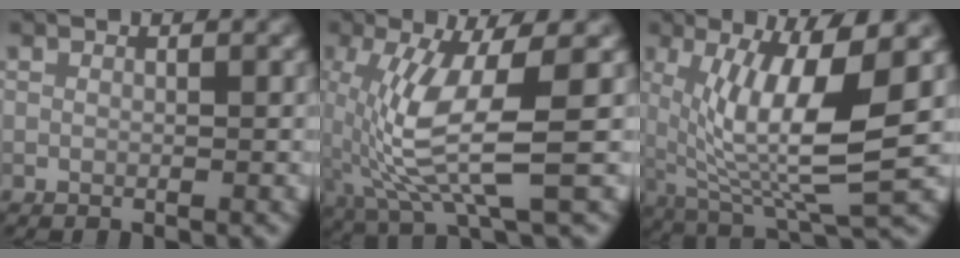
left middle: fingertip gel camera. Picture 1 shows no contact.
{"total": 8.4, "force": [-0.5, 2.0, 8.2], "torque": [-0.180, -0.004, -0.005]}
{"total": 10.8, "force": [1.2, 2.8, 10.3], "torque": [-0.182, -0.011, 0.027]}